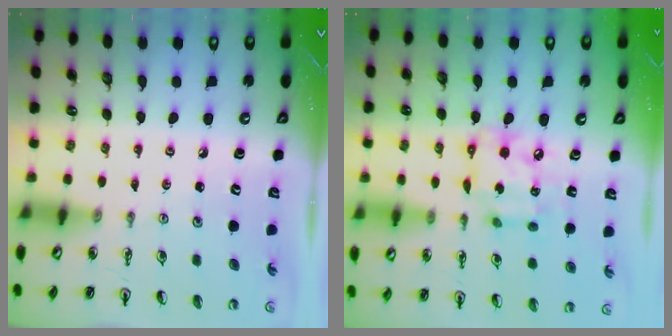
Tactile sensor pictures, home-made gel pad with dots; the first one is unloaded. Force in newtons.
{"total": 11.0, "press": 11.0, "slide": 0.8}